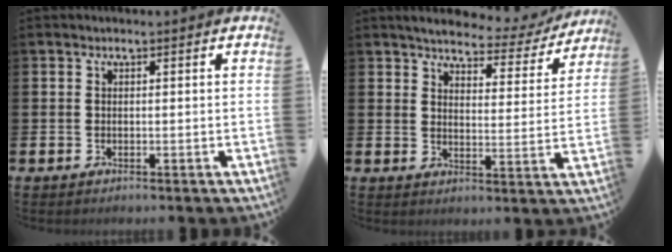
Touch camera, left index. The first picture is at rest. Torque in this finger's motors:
{"motor_torque": [1.07, -1.09, 0.48, 0.06]}